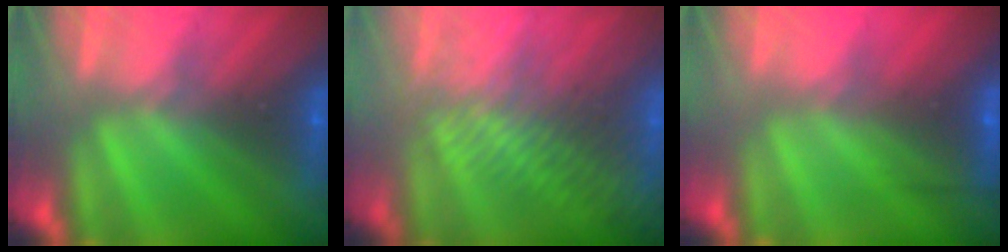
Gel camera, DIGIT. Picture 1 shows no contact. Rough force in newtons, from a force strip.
{"total": 8.3}
{"total": 2.4}